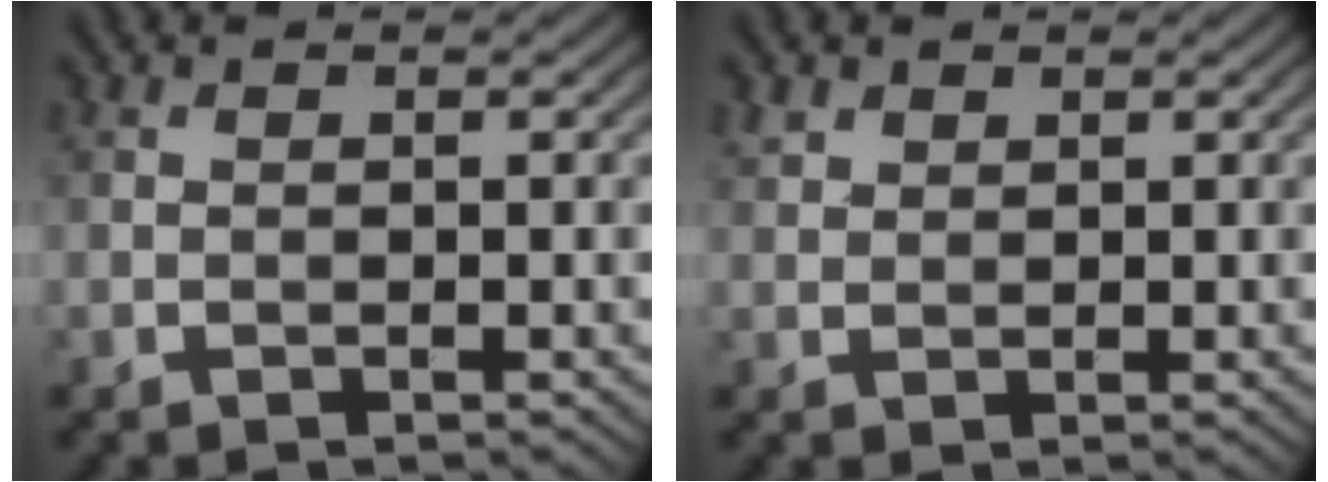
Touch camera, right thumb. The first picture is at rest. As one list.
[{"total": 1.5, "force": [1.1, 1.0, 0.4], "torque": [-0.011, 0.003, 0.025]}]